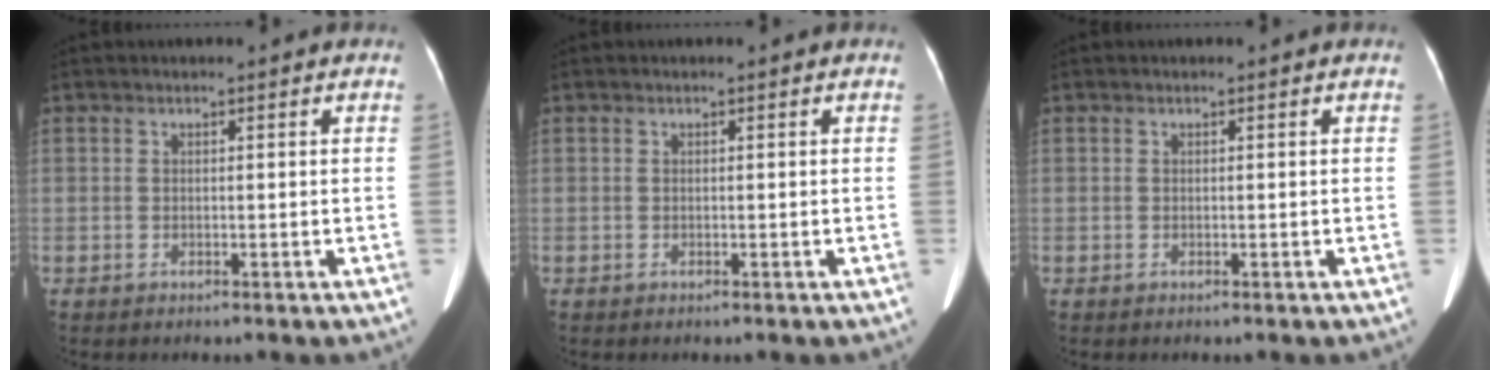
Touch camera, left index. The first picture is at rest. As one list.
[{"total": 0.0}, {"total": 0.0}]